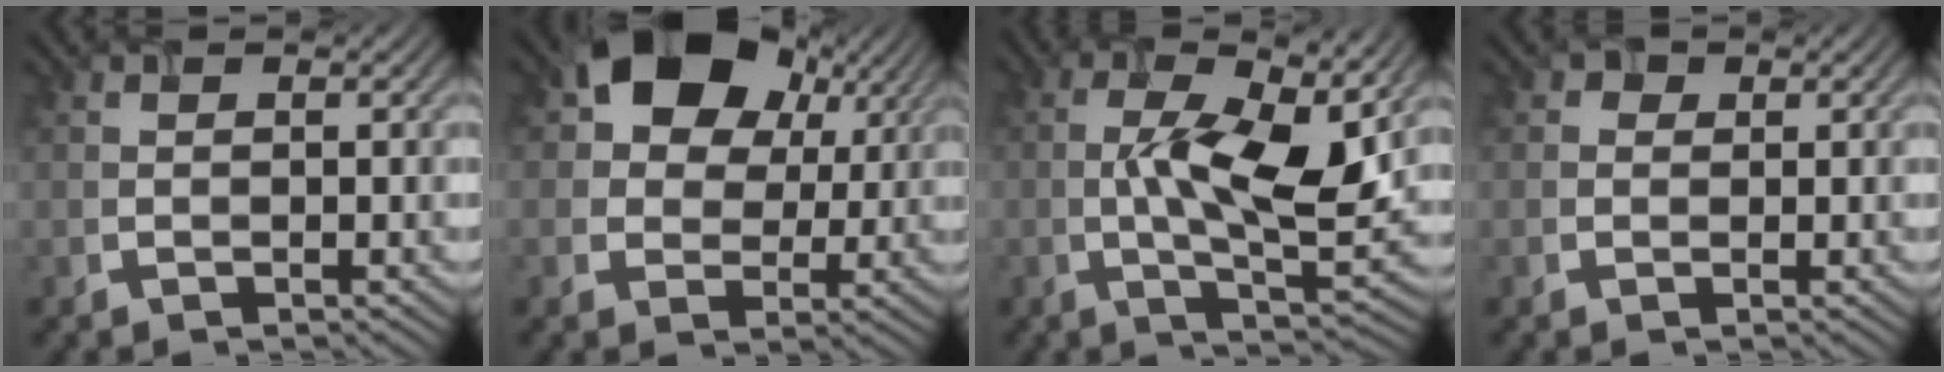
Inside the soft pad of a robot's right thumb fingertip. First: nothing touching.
{"total": 12.3, "force": [5.7, 8.8, 6.4], "torque": [-0.122, 0.020, 0.091]}
{"total": 11.0, "force": [0.7, 4.2, 10.2], "torque": [-0.171, -0.017, 0.013]}
{"total": 1.3, "force": [0.6, 1.1, 0.1], "torque": [0.003, -0.006, 0.003]}